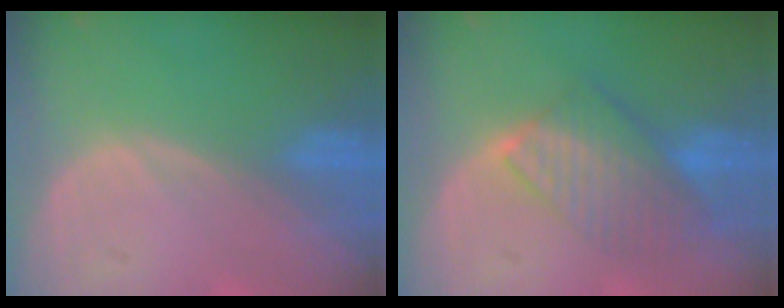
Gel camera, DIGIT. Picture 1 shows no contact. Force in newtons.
{"total": 8.4, "press": 7.2, "slide": 4.2}